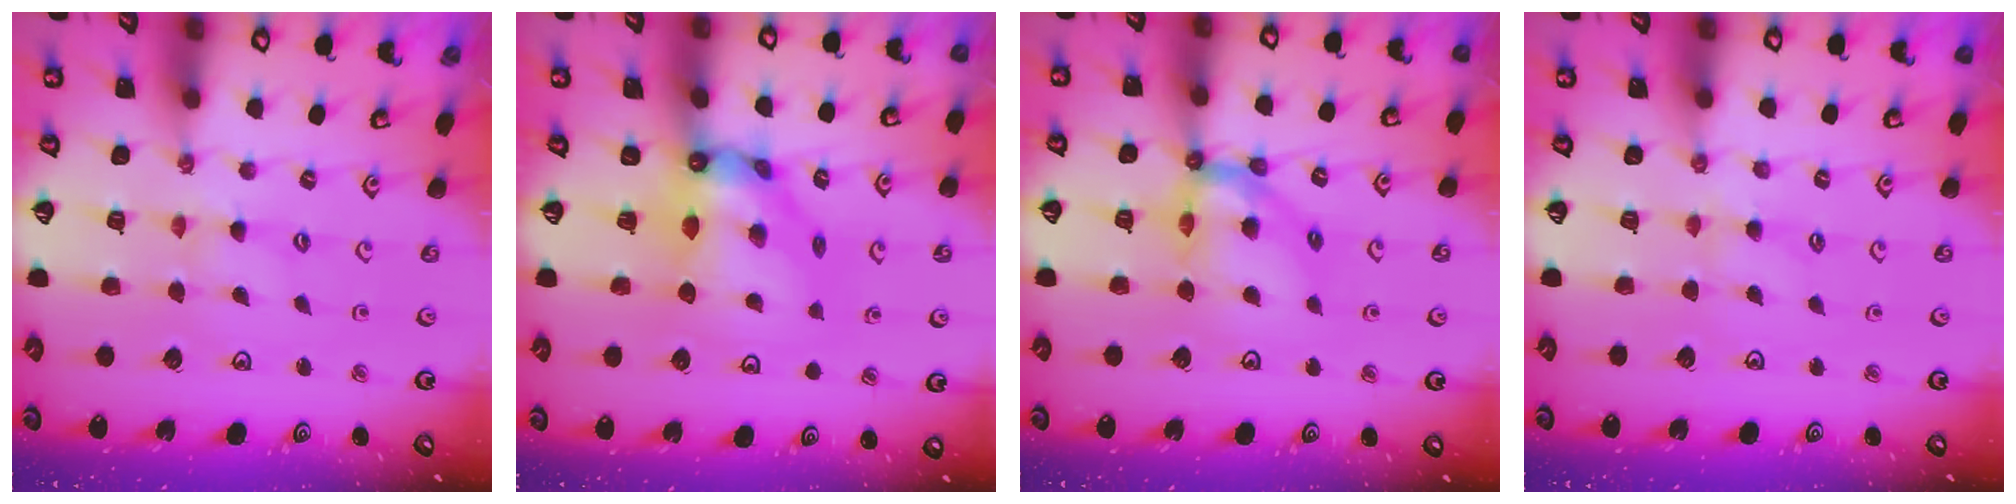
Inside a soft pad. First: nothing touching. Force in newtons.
{"total": 9.2, "press": 9.2, "slide": 1.0}
{"total": 11.4, "press": 11.3, "slide": 1.6}
{"total": 1.9, "press": 1.9, "slide": 0.3}